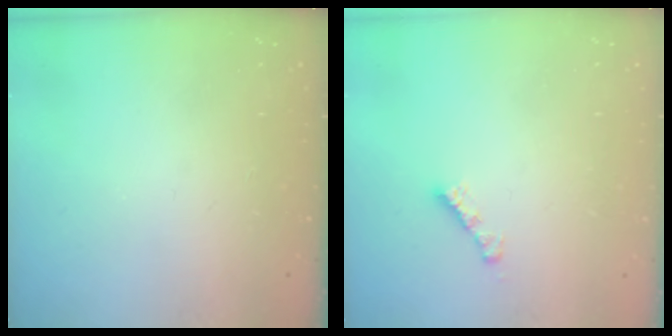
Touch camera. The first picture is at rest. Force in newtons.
{"total": 2.7, "press": 2.7, "slide": 0.3}